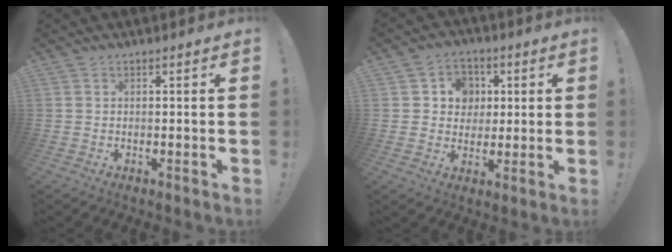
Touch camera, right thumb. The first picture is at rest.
{"total": 8.7, "force": [1.4, 8.3, 2.4], "torque": [-0.028, -0.006, 0.032]}